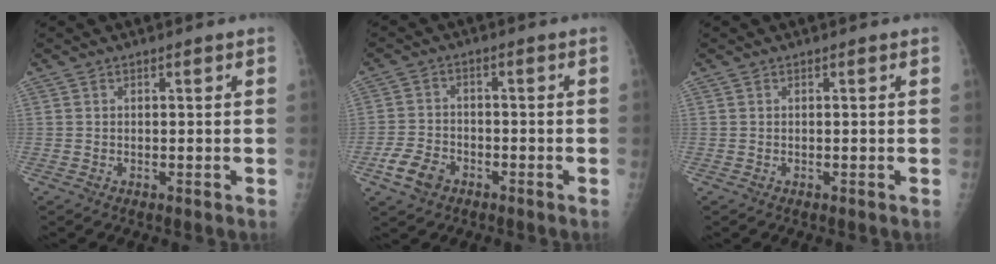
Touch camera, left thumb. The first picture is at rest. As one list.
[{"total": 5.8, "force": [-3.1, 4.0, 2.8], "torque": [-0.052, 0.016, -0.056]}, {"total": 0.0}]